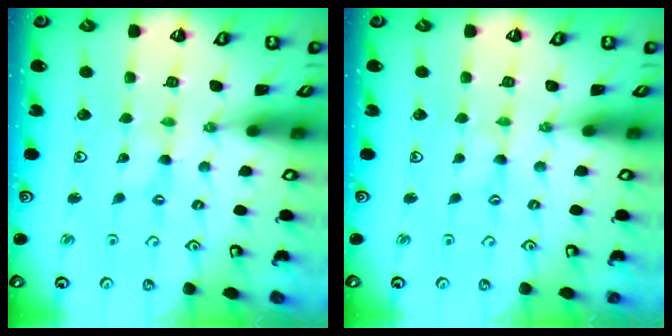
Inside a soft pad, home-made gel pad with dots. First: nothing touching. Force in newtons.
{"total": 0.0}